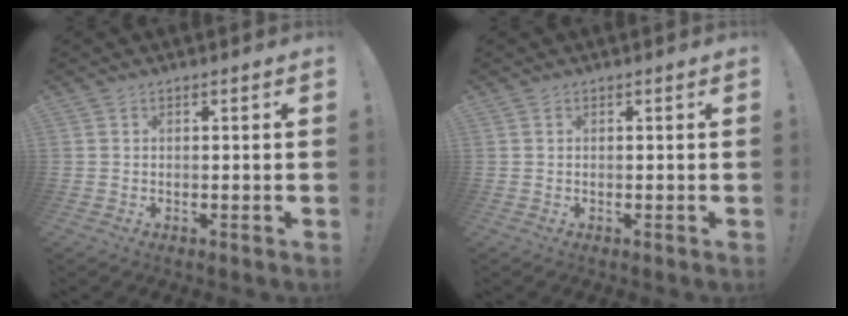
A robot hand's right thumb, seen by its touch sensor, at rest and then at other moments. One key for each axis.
{"total": 0.0}